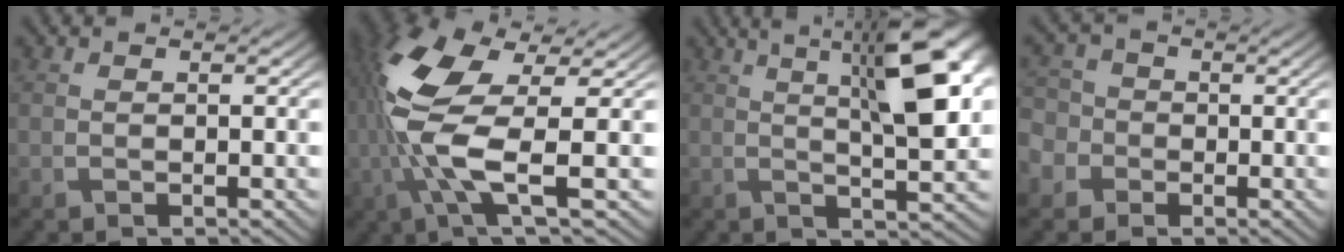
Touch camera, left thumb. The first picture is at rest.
{"total": 10.3, "force": [-0.1, 3.8, 9.6], "torque": [-0.219, 0.009, -0.011]}
{"total": 12.4, "force": [3.5, 3.4, 11.4], "torque": [-0.143, 0.018, 0.045]}
{"total": 5.5, "force": [-1.3, 5.1, 1.7], "torque": [-0.066, 0.000, -0.044]}